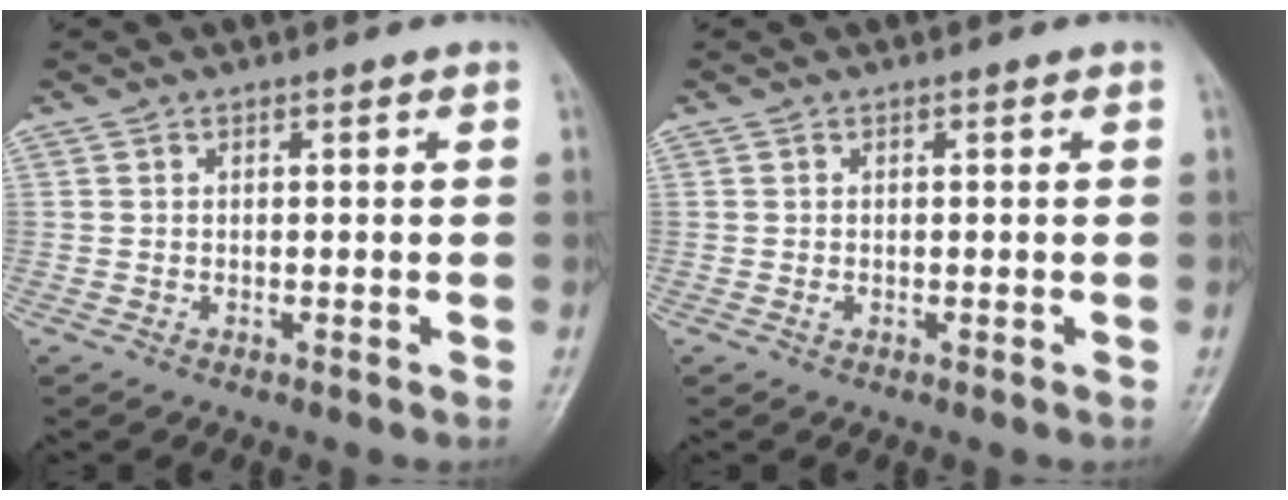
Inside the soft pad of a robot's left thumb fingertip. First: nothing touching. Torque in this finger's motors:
{"motor_torque": [-0.03, 0.09, 0.05, -0.08, 0.00]}